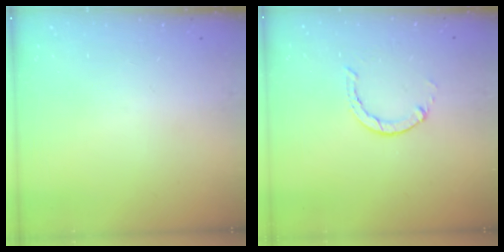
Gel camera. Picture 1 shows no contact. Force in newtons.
{"total": 1.3, "press": 1.3, "slide": 0.3}